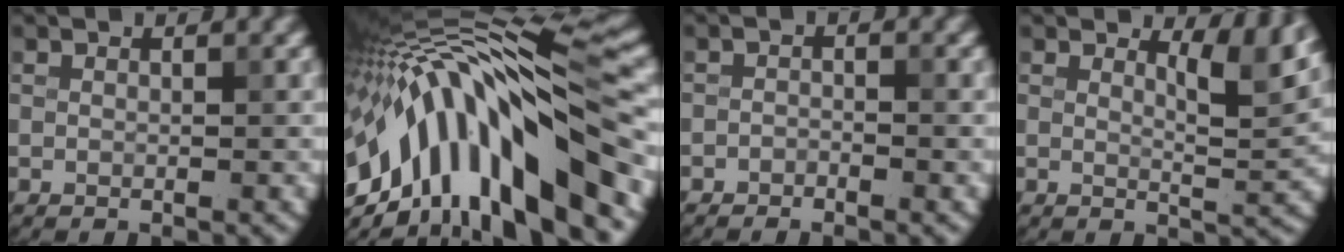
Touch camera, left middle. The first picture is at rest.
{"total": 15.6, "force": [-5.5, 5.6, 13.5], "torque": [-0.226, 0.023, -0.082]}
{"total": 1.3, "force": [-1.2, 0.4, 0.4], "torque": [-0.005, 0.003, -0.023]}
{"total": 3.5, "force": [2.3, 0.8, 2.5], "torque": [-0.036, -0.006, 0.033]}